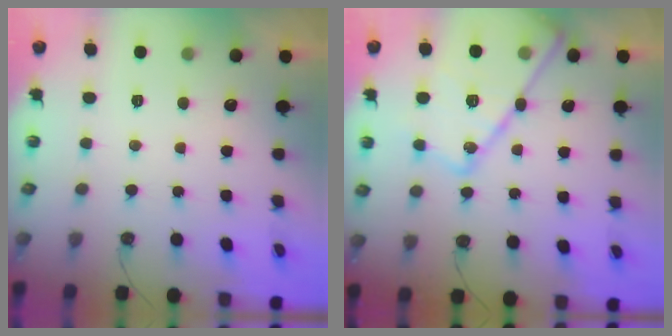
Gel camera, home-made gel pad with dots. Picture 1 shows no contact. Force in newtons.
{"total": 20.4, "press": 20.3, "slide": 1.5}